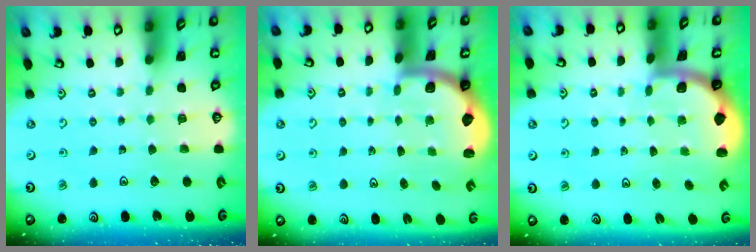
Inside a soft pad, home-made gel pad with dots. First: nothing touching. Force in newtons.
{"total": 1.9, "press": 1.8, "slide": 0.5}
{"total": 1.4, "press": 1.4, "slide": 0.1}